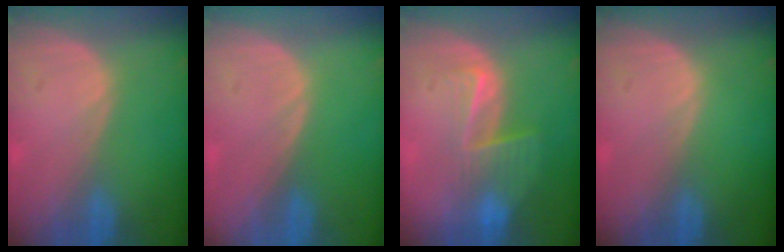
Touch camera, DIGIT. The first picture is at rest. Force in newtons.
{"total": 0.0}
{"total": 6.5, "press": 5.5, "slide": 3.5}
{"total": 0.0}